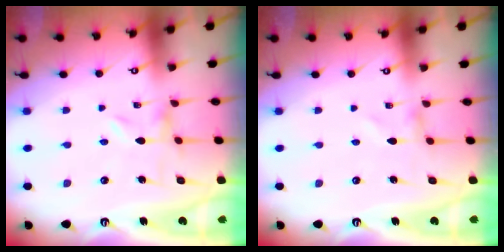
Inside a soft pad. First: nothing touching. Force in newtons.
{"total": 0.5, "press": 0.5, "slide": 0.1}